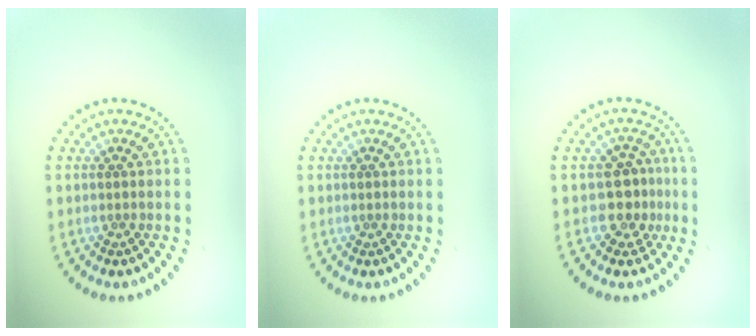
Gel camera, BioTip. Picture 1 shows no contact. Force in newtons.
{"total": 0.0}
{"total": 2.9, "press": 2.7, "slide": 1.2}